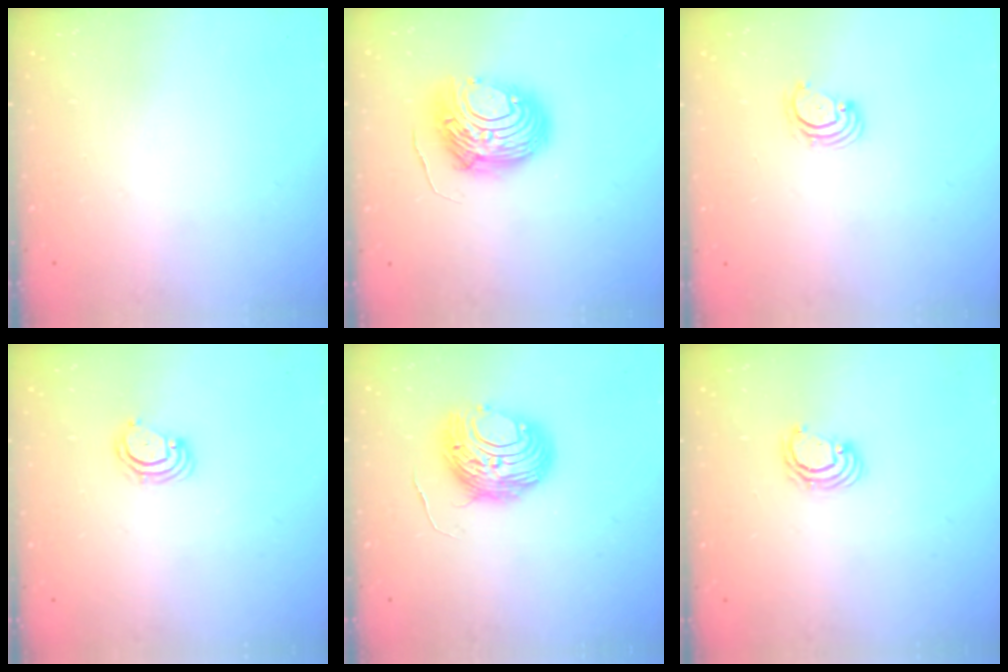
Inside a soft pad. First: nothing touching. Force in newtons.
{"total": 11.2, "press": 11.2, "slide": 1.1}
{"total": 2.9, "press": 2.9, "slide": 0.4}
{"total": 4.5, "press": 4.5, "slide": 0.3}
{"total": 10.3, "press": 10.3, "slide": 0.7}
{"total": 3.8, "press": 3.8, "slide": 0.1}